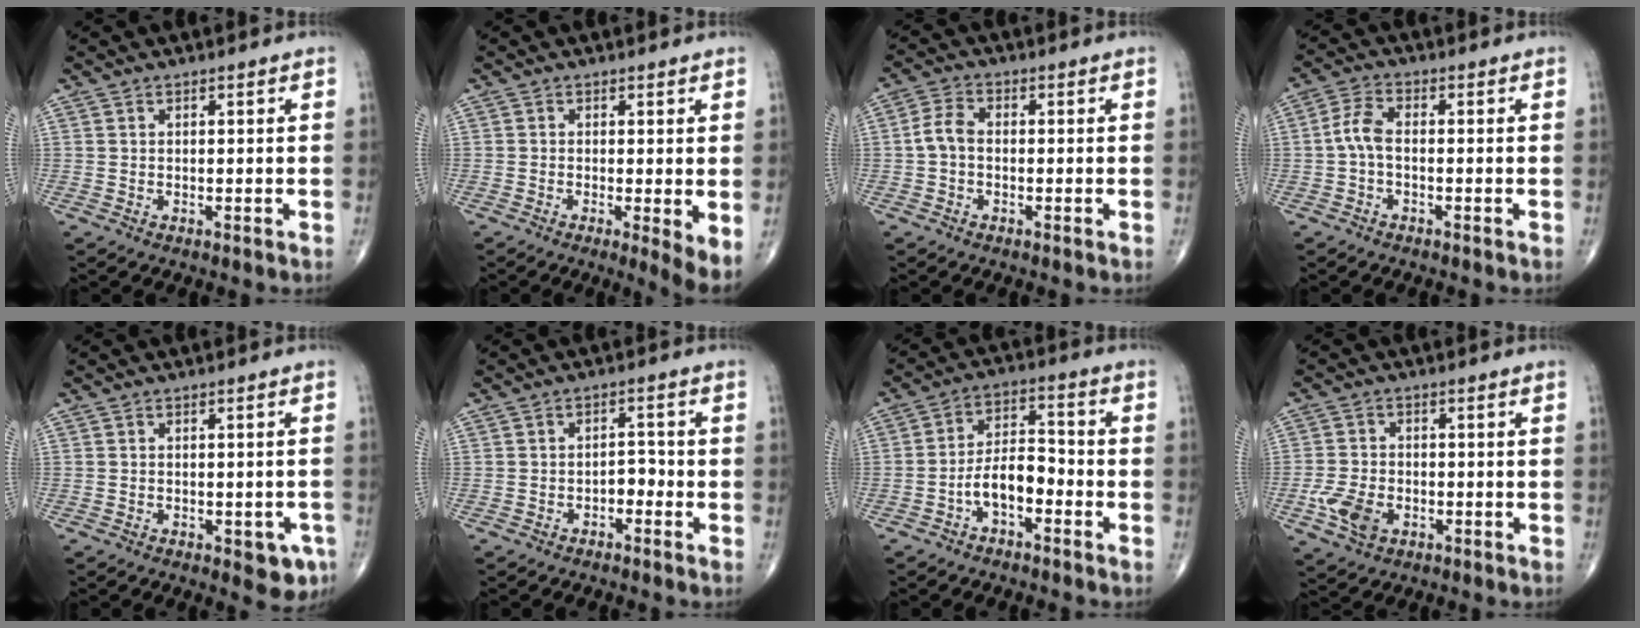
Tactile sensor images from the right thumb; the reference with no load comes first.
{"total": 4.5, "force": [-0.5, 0.8, 4.4], "torque": [-0.072, -0.015, -0.012]}
{"total": 4.1, "force": [-0.6, 2.7, 3.0], "torque": [-0.059, 0.013, -0.020]}
{"total": 4.3, "force": [-0.8, 2.1, 3.7], "torque": [-0.080, 0.015, -0.024]}
{"total": 5.2, "force": [-2.3, 2.5, 3.9], "torque": [-0.026, 0.006, -0.023]}
{"total": 2.8, "force": [-1.4, 1.7, 1.7], "torque": [-0.013, 0.021, -0.026]}
{"total": 7.5, "force": [-3.3, 3.8, 5.6], "torque": [-0.089, 0.042, -0.064]}
{"total": 6.8, "force": [-2.3, 4.6, 4.4], "torque": [-0.089, 0.005, -0.042]}